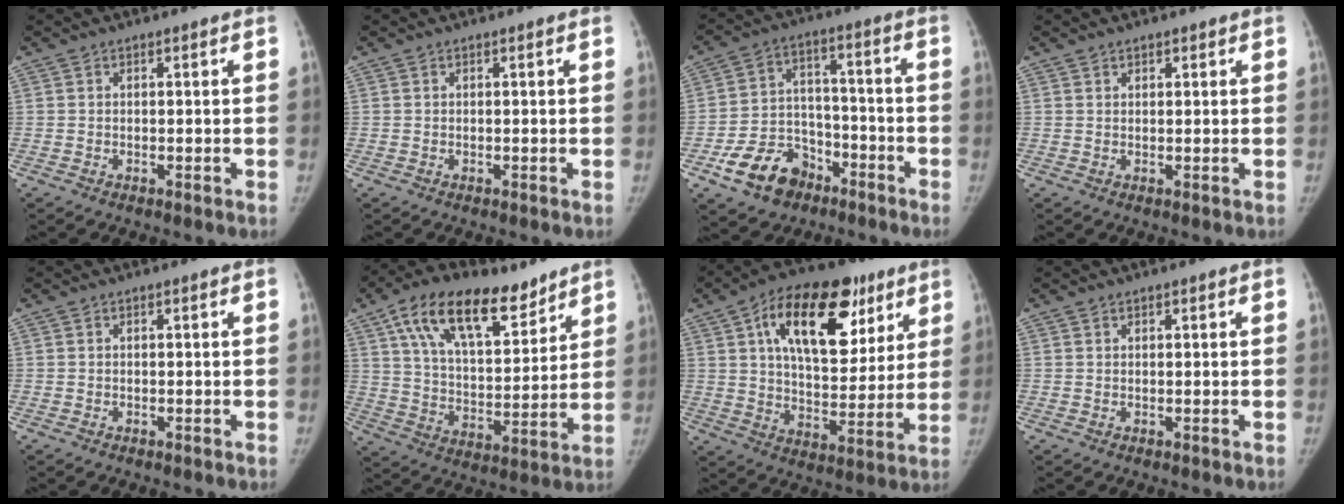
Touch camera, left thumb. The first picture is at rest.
{"total": 0.0}
{"total": 12.5, "force": [-7.3, 8.7, 5.3], "torque": [-0.060, 0.055, -0.119]}
{"total": 1.1, "force": [0.8, 0.6, 0.4], "torque": [0.002, -0.004, 0.010]}
{"total": 0.0}
{"total": 20.3, "force": [12.4, 9.8, 12.8], "torque": [-0.188, -0.038, 0.219]}
{"total": 24.2, "force": [10.8, 13.0, 17.3], "torque": [-0.229, -0.007, 0.172]}
{"total": 0.6, "force": [0.4, 0.3, 0.3], "torque": [-0.003, -0.002, 0.006]}